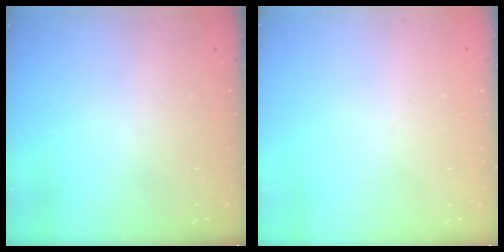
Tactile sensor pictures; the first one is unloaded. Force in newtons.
{"total": 0.0}